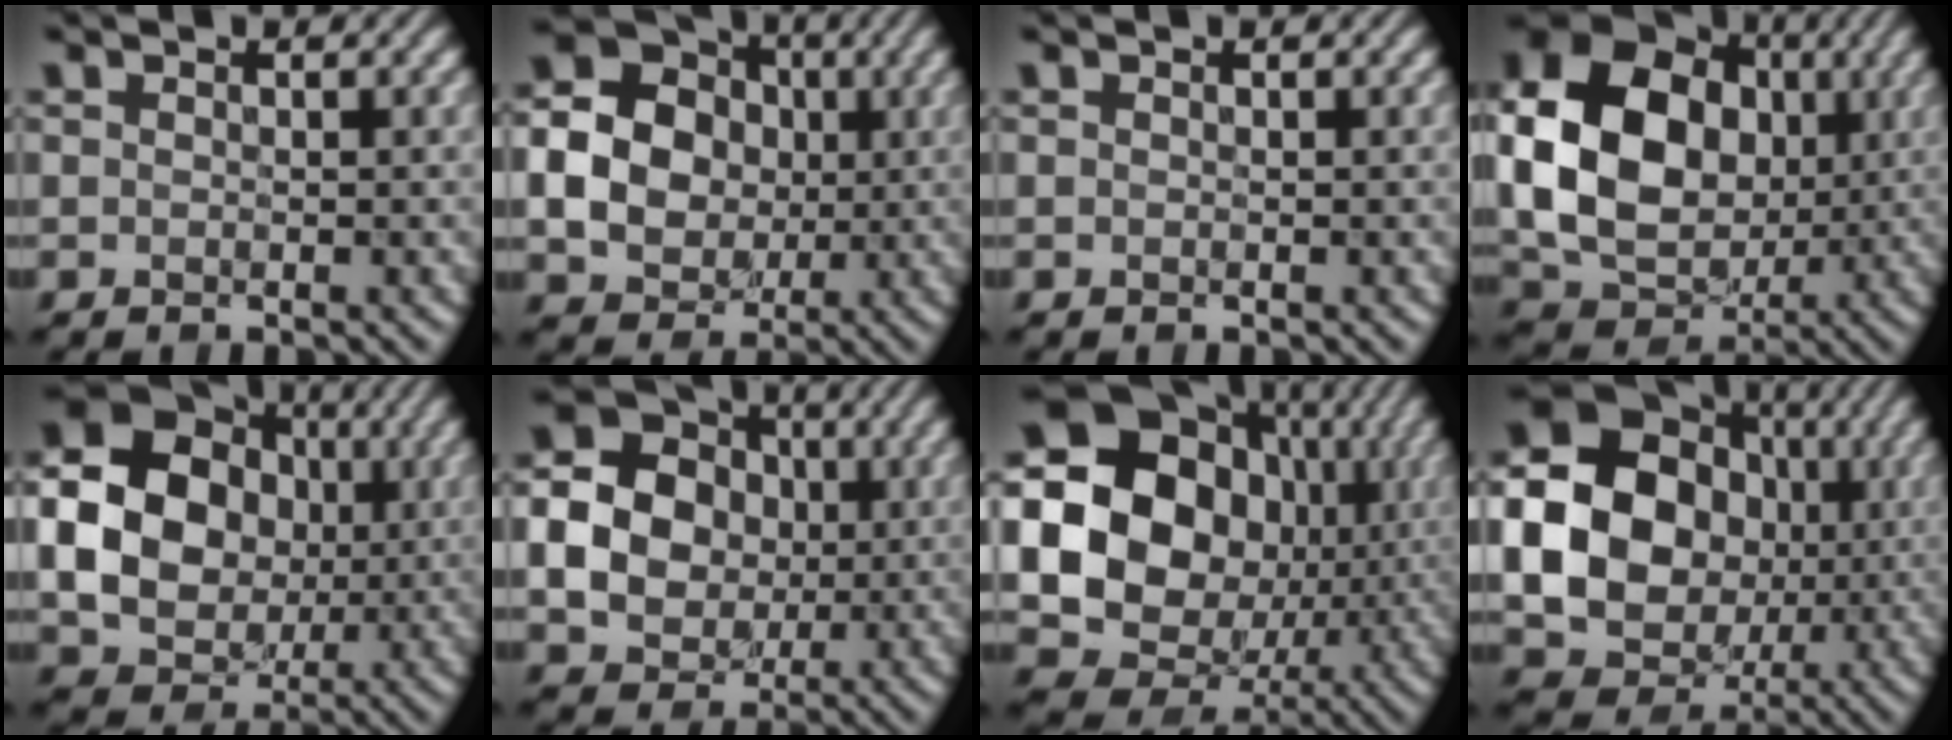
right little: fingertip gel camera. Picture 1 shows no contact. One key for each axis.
{"total": 12.7, "fx": 0.8, "fy": 11.7, "fz": 5.0, "tx": -0.131, "ty": 0.012, "tz": 0.011}
{"total": 0.0}
{"total": 14.3, "fx": 0.5, "fy": 11.2, "fz": 8.8, "tx": -0.183, "ty": 0.005, "tz": 0.005}
{"total": 14.8, "fx": 0.9, "fy": 13.1, "fz": 6.9, "tx": -0.175, "ty": 0.016, "tz": 0.007}
{"total": 14.2, "fx": 1.1, "fy": 13.1, "fz": 5.3, "tx": -0.139, "ty": 0.023, "tz": 0.010}
{"total": 21.7, "fx": 1.6, "fy": 19.1, "fz": 10.1, "tx": -0.204, "ty": 0.010, "tz": 0.007}
{"total": 19.8, "fx": 1.1, "fy": 17.8, "fz": 8.7, "tx": -0.201, "ty": 0.014, "tz": -0.007}